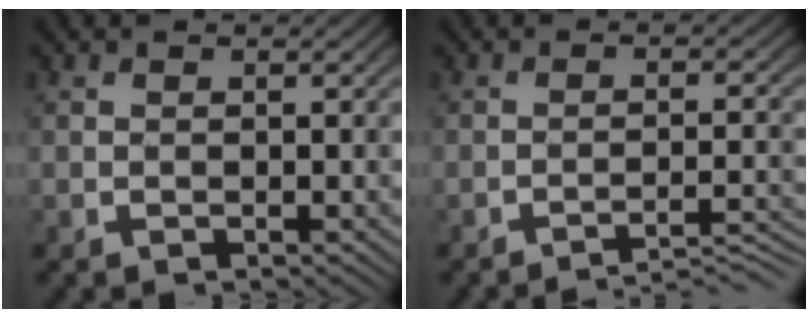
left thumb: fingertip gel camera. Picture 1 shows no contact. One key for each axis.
{"total": 4.3, "fx": -3.4, "fy": 0.5, "fz": 2.7, "tx": -0.043, "ty": 0.012, "tz": -0.056}